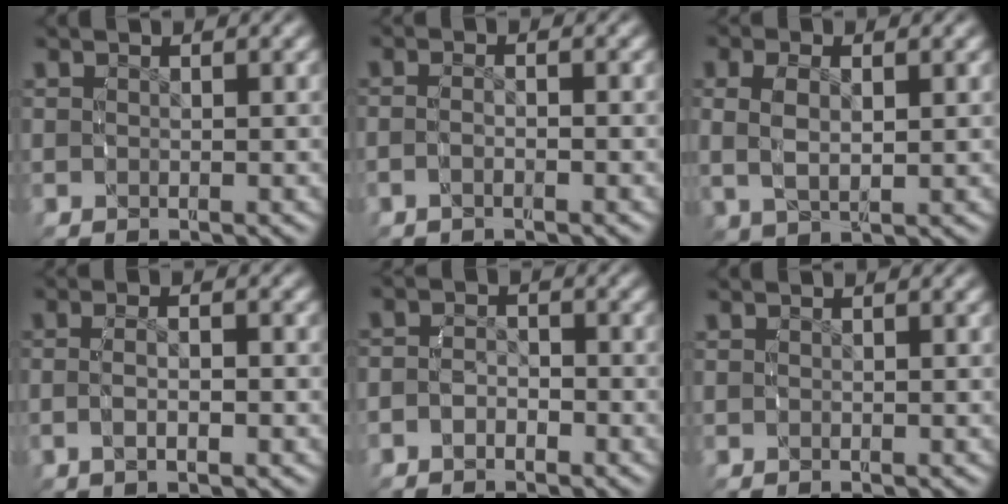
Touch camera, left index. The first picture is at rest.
{"total": 2.0, "force": [-1.0, 0.6, 1.6], "torque": [-0.037, 0.004, -0.020]}
{"total": 4.3, "force": [0.5, 2.8, 3.2], "torque": [-0.079, 0.003, 0.011]}
{"total": 3.0, "force": [-0.7, 1.0, 2.7], "torque": [-0.053, 0.006, -0.015]}
{"total": 3.1, "force": [-1.3, 2.5, 1.2], "torque": [-0.038, 0.000, -0.029]}
{"total": 0.0}